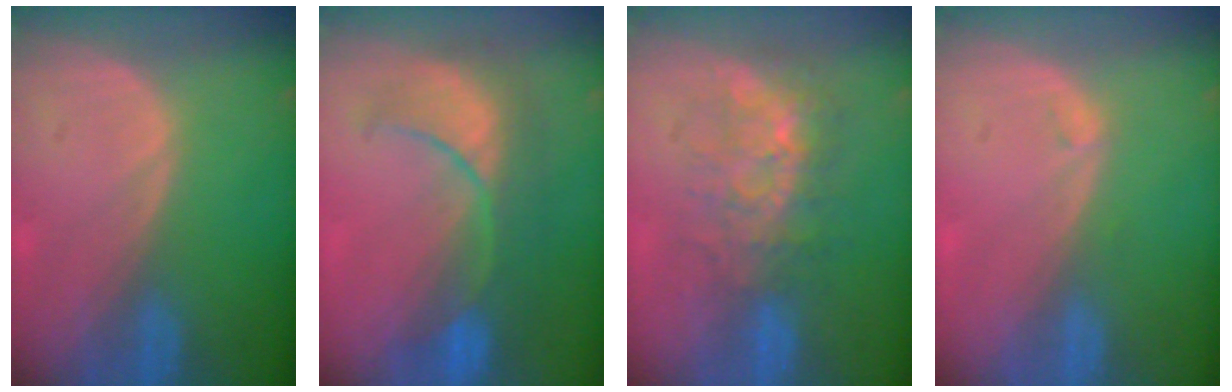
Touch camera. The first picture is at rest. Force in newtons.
{"total": 9.2, "press": 8.7, "slide": 2.8}
{"total": 8.4, "press": 7.5, "slide": 3.7}
{"total": 0.6, "press": 0.6, "slide": 0.2}